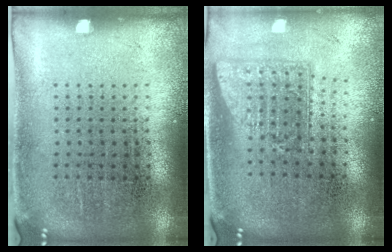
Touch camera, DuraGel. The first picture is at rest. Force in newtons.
{"total": 1.6, "press": 1.2, "slide": 1.0}